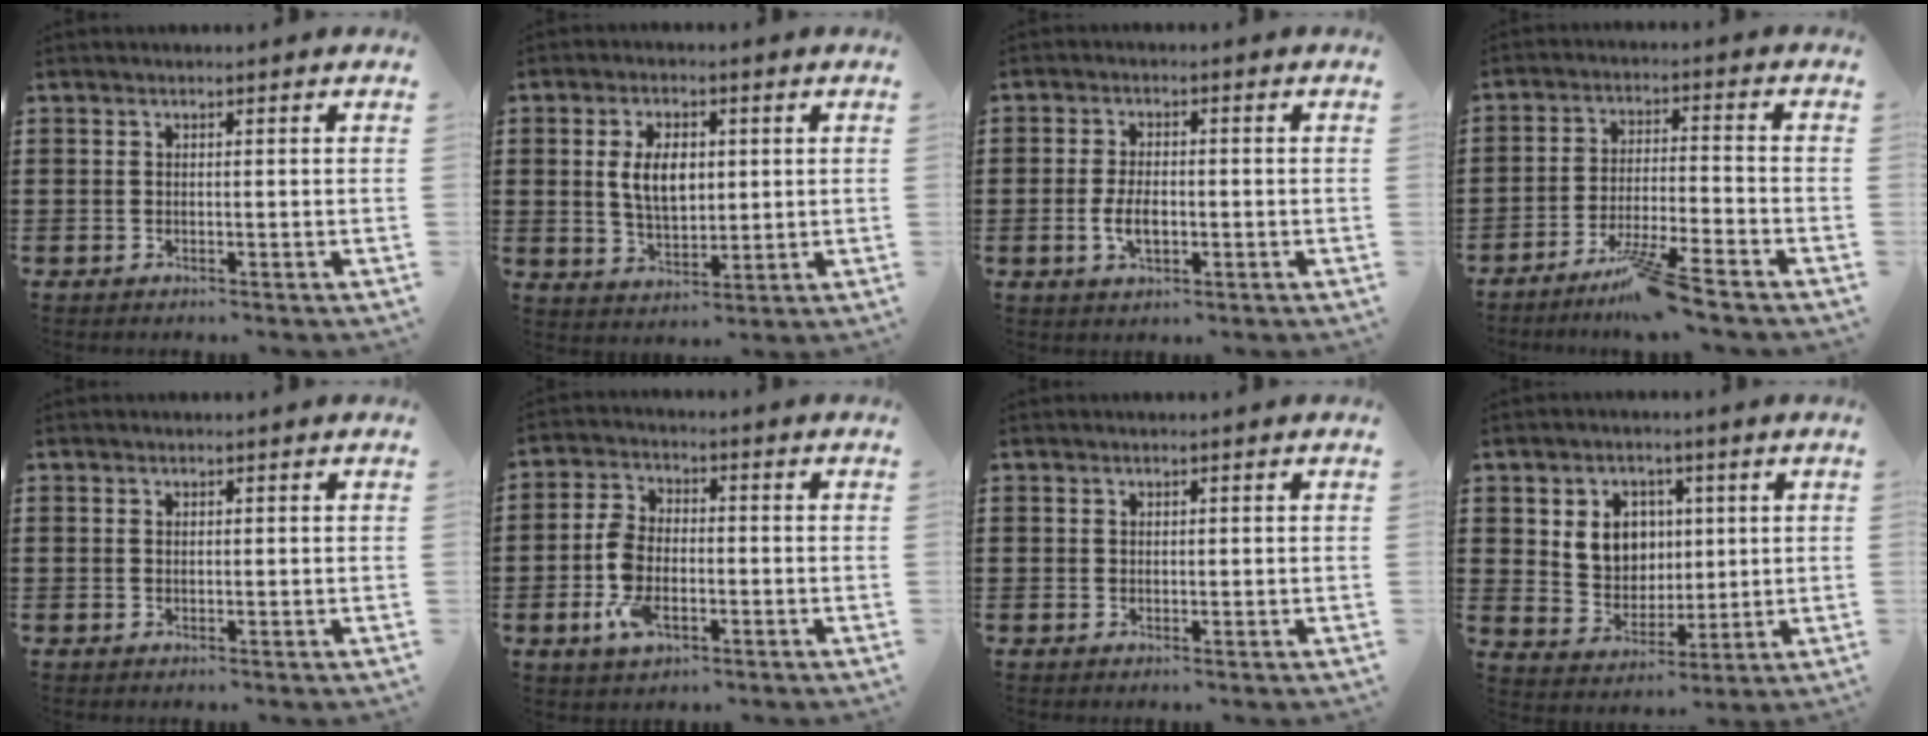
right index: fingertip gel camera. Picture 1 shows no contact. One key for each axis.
{"total": 6.6, "fx": 1.0, "fy": 3.9, "fz": 5.2, "tx": -0.101, "ty": 0.006, "tz": 0.008}
{"total": 4.3, "fx": -0.9, "fy": 2.2, "fz": 3.6, "tx": -0.079, "ty": -0.001, "tz": -0.019}
{"total": 7.7, "fx": -6.3, "fy": -0.3, "fz": 4.4, "tx": -0.087, "ty": -0.010, "tz": -0.120}
{"total": 0.5, "fx": 0.2, "fy": 0.4, "fz": 0.1, "tx": -0.004, "ty": 0.003, "tz": 0.005}
{"total": 6.6, "fx": -2.1, "fy": 4.0, "fz": 4.8, "tx": -0.127, "ty": 0.000, "tz": -0.047}
{"total": 0.7, "fx": 0.3, "fy": 0.6, "fz": 0.0, "tx": -0.001, "ty": 0.005, "tz": 0.007}
{"total": 7.0, "fx": 1.9, "fy": 6.2, "fz": 2.6, "tx": -0.063, "ty": 0.016, "tz": 0.031}